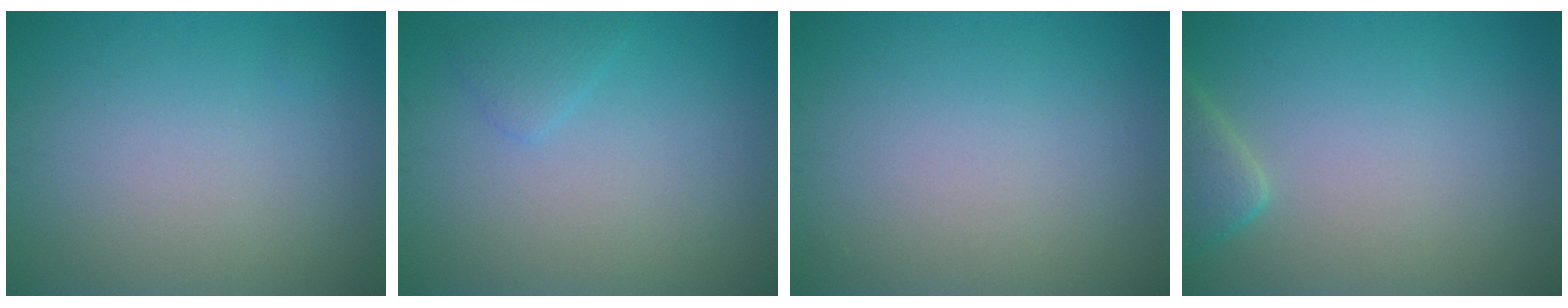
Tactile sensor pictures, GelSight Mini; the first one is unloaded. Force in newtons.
{"total": 1.3, "press": 1.3, "slide": 0.1}
{"total": 0.0}
{"total": 2.4, "press": 2.4, "slide": 0.3}